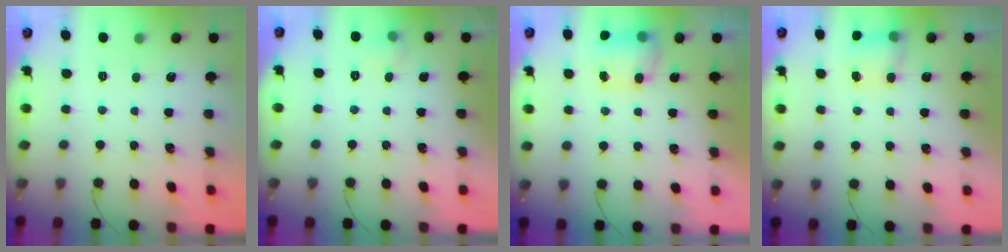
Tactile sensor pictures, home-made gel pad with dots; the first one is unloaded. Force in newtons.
{"total": 4.9, "press": 4.7, "slide": 1.5}
{"total": 6.6, "press": 6.5, "slide": 0.9}
{"total": 5.6, "press": 5.6, "slide": 0.6}